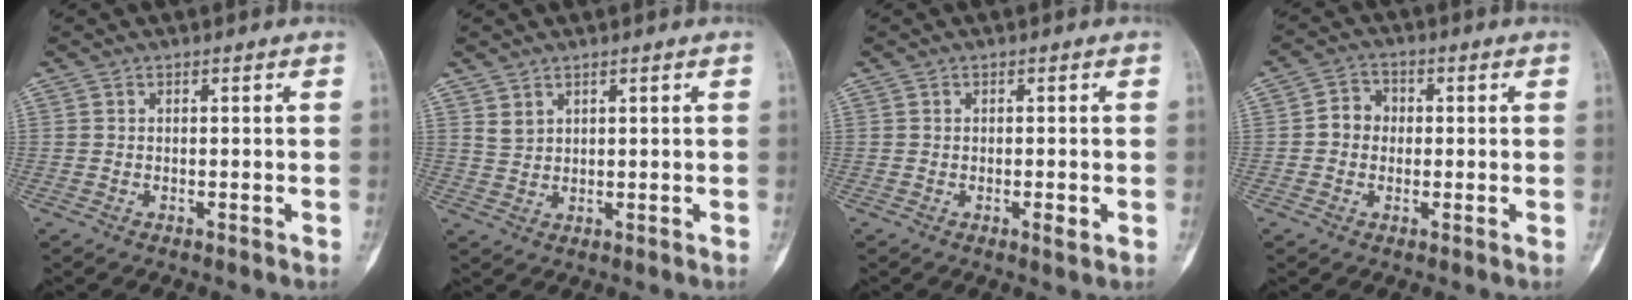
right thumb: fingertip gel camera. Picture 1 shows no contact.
{"total": 1.9, "force": [1.4, 1.1, 0.7], "torque": [-0.006, -0.009, 0.032]}
{"total": 1.8, "force": [-0.6, 0.4, 1.6], "torque": [-0.025, -0.004, -0.008]}
{"total": 4.3, "force": [-0.2, 3.8, 2.0], "torque": [-0.014, 0.014, -0.014]}